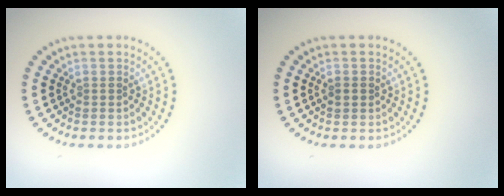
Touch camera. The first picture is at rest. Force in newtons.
{"total": 1.0, "press": 0.9, "slide": 0.2}